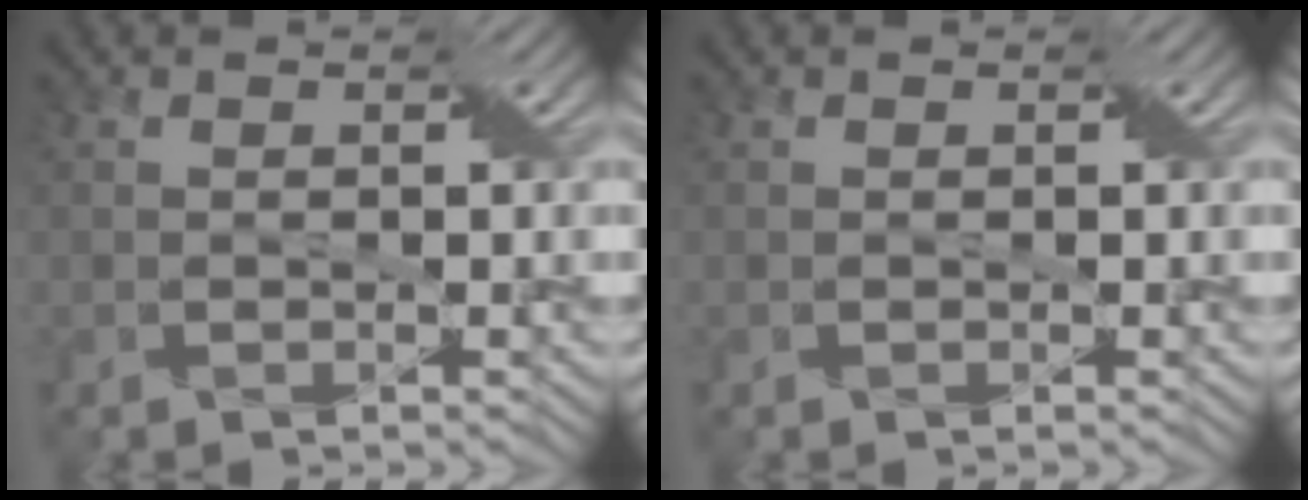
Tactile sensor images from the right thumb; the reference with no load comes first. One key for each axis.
{"total": 0.0}